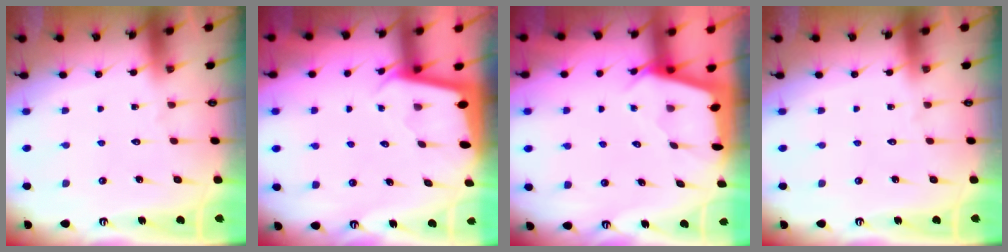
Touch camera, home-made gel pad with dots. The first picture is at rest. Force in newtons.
{"total": 1.9, "press": 1.9, "slide": 0.1}
{"total": 2.6, "press": 2.5, "slide": 0.3}
{"total": 0.0}